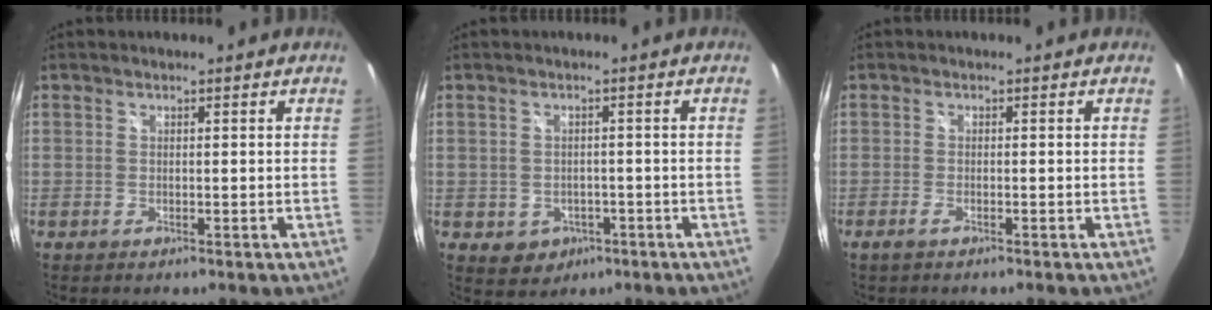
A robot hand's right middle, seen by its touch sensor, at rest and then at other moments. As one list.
[{"total": 4.8, "force": [-1.5, 4.3, 1.4], "torque": [-0.040, 0.002, -0.008]}, {"total": 1.1, "force": [-0.9, 0.1, 0.6], "torque": [-0.016, -0.003, -0.020]}]